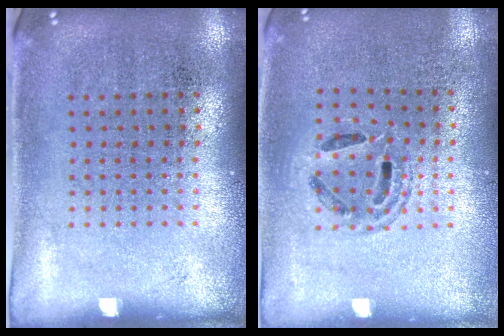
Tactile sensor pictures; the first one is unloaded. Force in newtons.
{"total": 1.2, "press": 1.1, "slide": 0.4}